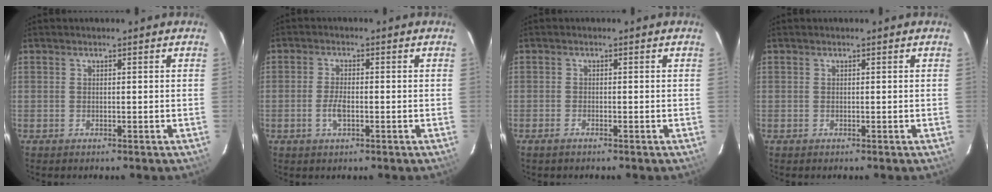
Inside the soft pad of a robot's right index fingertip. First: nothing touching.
{"total": 3.4, "force": [-1.1, 1.4, 2.9], "torque": [-0.062, -0.001, -0.022]}
{"total": 1.2, "force": [-1.0, 0.3, 0.7], "torque": [-0.020, -0.001, -0.022]}
{"total": 0.0}